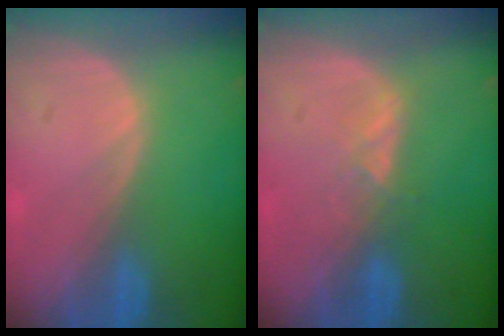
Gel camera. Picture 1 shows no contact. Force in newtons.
{"total": 2.0, "press": 2.0, "slide": 0.3}